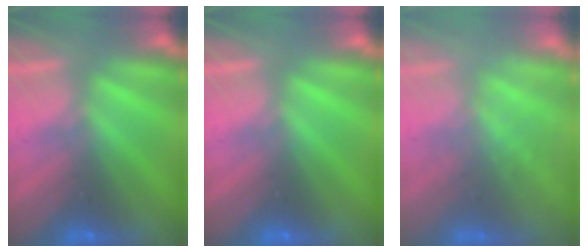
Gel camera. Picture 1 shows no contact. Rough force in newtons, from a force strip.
{"total": 0.0}
{"total": 3.3}